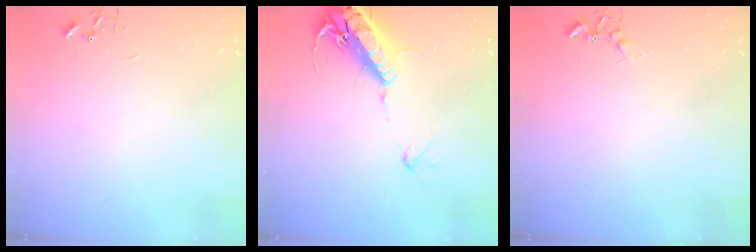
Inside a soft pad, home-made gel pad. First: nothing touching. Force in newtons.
{"total": 19.9, "press": 19.5, "slide": 3.8}
{"total": 5.8, "press": 5.7, "slide": 1.0}